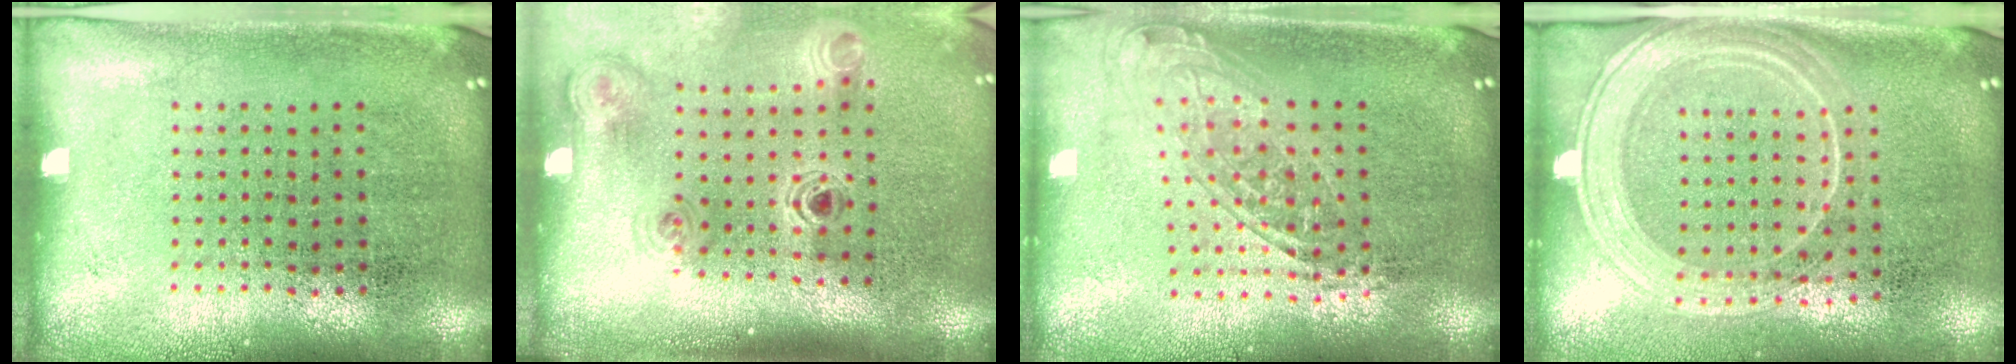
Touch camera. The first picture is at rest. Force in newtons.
{"total": 1.3, "press": 1.2, "slide": 0.5}
{"total": 1.6, "press": 1.3, "slide": 0.9}
{"total": 2.1, "press": 1.9, "slide": 0.9}